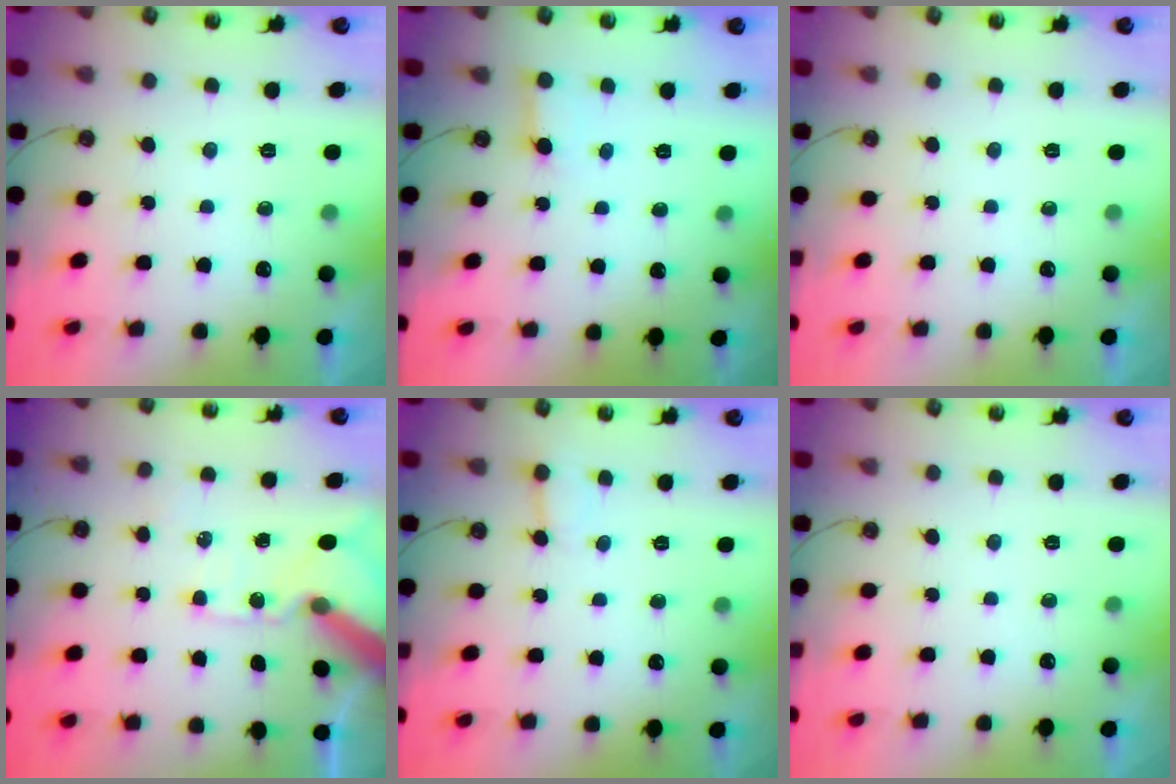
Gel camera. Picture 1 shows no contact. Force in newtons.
{"total": 2.4, "press": 2.4, "slide": 0.0}
{"total": 0.0}
{"total": 12.1, "press": 12.0, "slide": 1.8}
{"total": 3.6, "press": 3.6, "slide": 0.3}
{"total": 0.0}